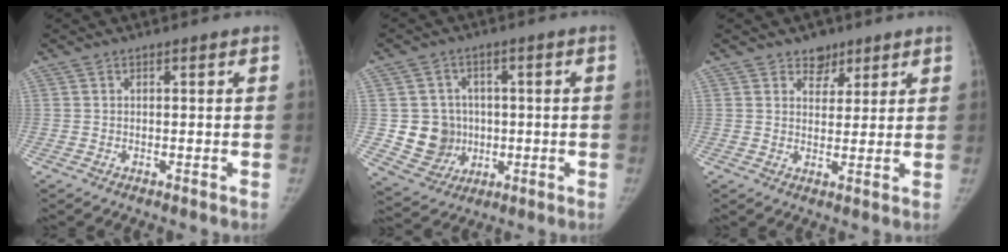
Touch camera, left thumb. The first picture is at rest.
{"total": 9.4, "force": [-0.2, 8.9, 3.0], "torque": [-0.014, 0.006, 0.010]}
{"total": 4.2, "force": [2.9, 2.9, 1.1], "torque": [0.009, -0.017, 0.044]}